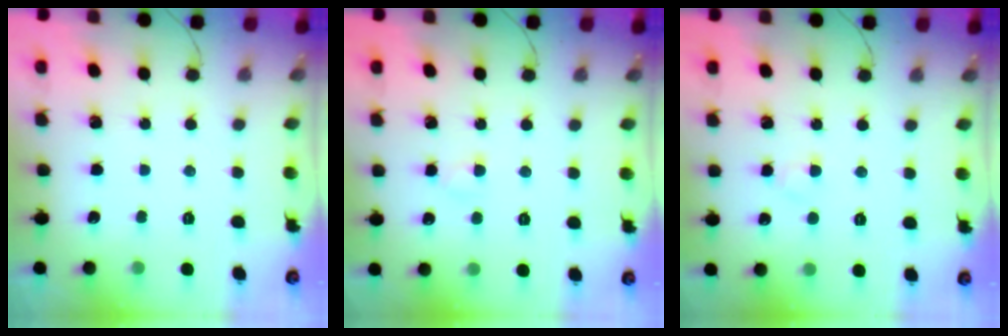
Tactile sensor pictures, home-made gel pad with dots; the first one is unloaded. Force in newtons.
{"total": 2.7, "press": 2.5, "slide": 1.0}
{"total": 1.8, "press": 1.6, "slide": 0.8}